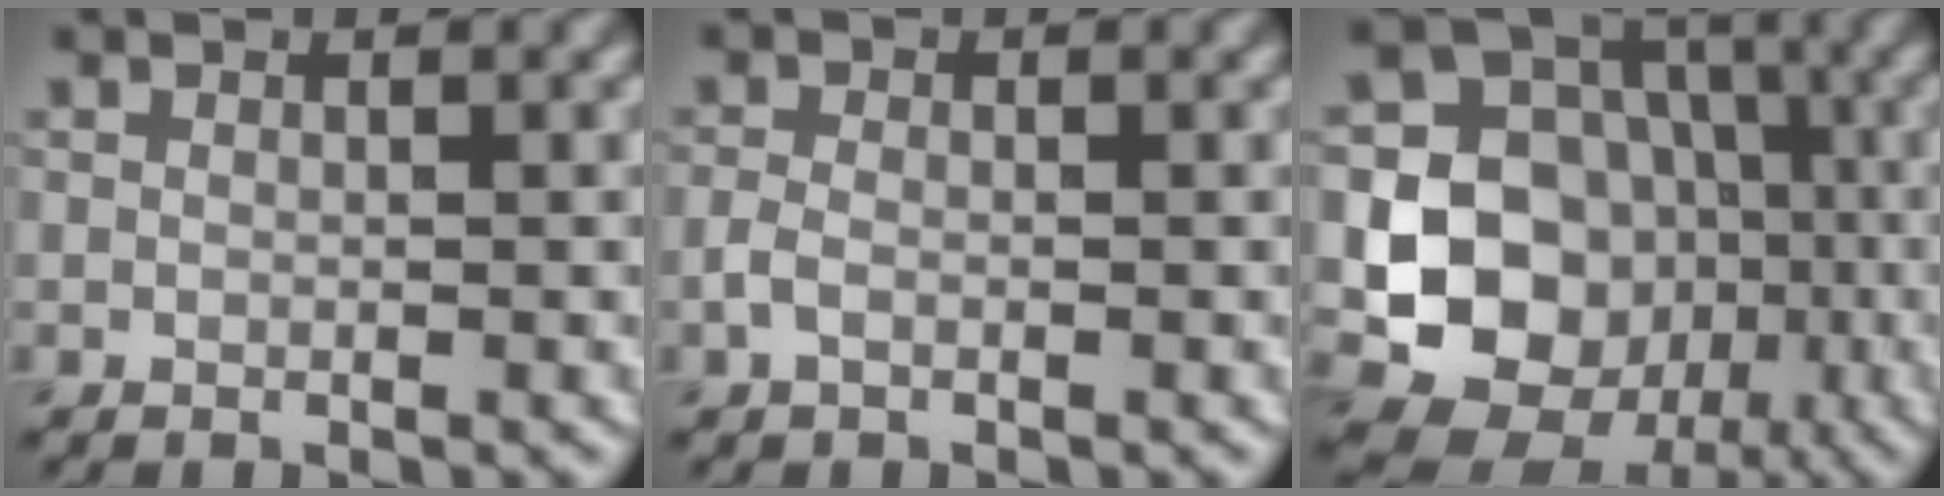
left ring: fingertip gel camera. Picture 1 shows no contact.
{"total": 1.4, "force": [-0.7, 0.7, 0.9], "torque": [-0.022, 0.001, -0.018]}
{"total": 12.6, "force": [-2.2, 11.1, 5.5], "torque": [-0.100, -0.016, -0.065]}